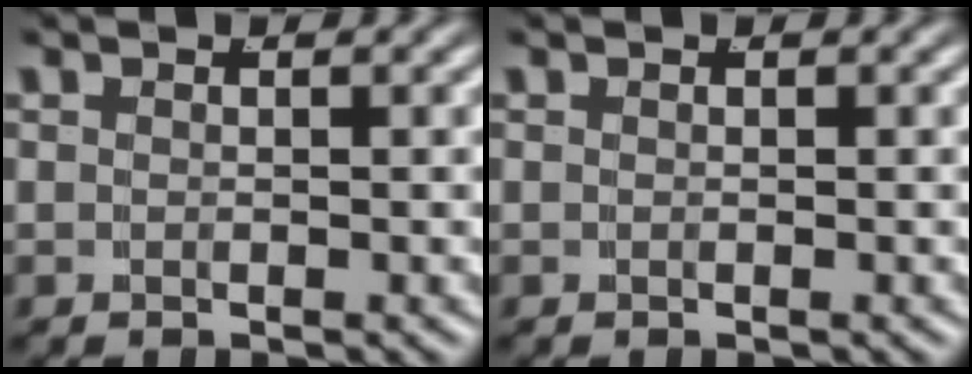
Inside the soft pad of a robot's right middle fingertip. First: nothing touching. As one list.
[{"total": 0.0}]